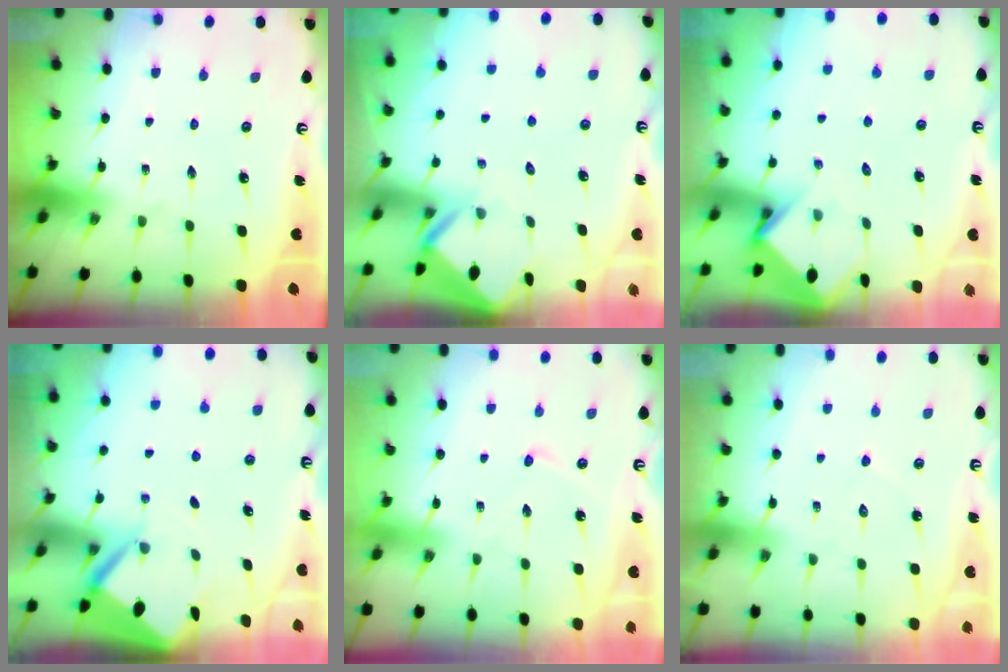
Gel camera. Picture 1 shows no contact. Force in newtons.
{"total": 3.0, "press": 3.0, "slide": 0.2}
{"total": 3.7, "press": 3.7, "slide": 0.3}
{"total": 3.6, "press": 3.6, "slide": 0.2}
{"total": 4.0, "press": 4.0, "slide": 0.3}
{"total": 3.6, "press": 3.5, "slide": 0.3}